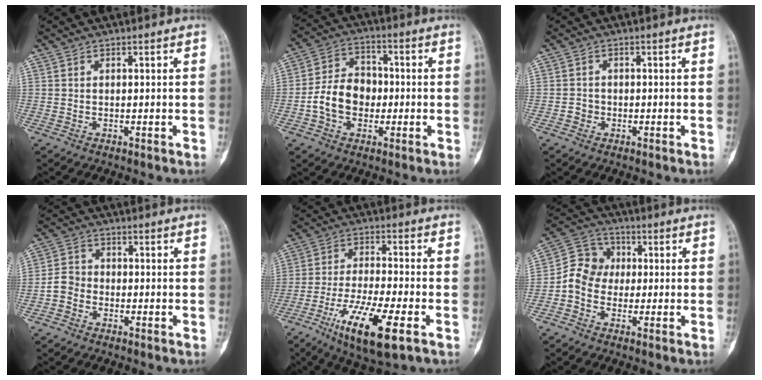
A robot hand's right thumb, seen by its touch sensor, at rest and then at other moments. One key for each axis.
{"total": 10.2, "fx": -1.7, "fy": 7.7, "fz": 6.4, "tx": -0.091, "ty": 0.032, "tz": -0.038}
{"total": 1.5, "fx": -0.6, "fy": 1.4, "fz": 0.3, "tx": 0.004, "ty": 0.008, "tz": -0.014}
{"total": 4.1, "fx": -1.6, "fy": 3.4, "fz": 1.7, "tx": -0.021, "ty": 0.015, "tz": -0.039}
{"total": 15.6, "fx": -7.0, "fy": 4.0, "fz": 13.3, "tx": -0.251, "ty": 0.008, "tz": -0.116}
{"total": 7.7, "fx": -0.9, "fy": 6.8, "fz": 3.6, "tx": -0.041, "ty": 0.030, "tz": -0.033}